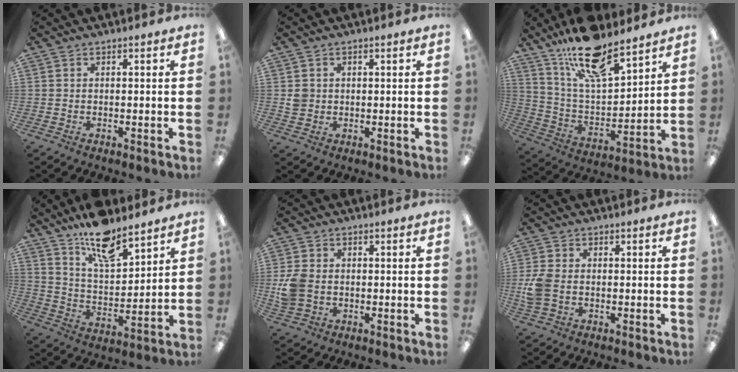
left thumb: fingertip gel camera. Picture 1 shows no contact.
{"total": 2.5, "force": [0.4, 2.4, 0.5], "torque": [-0.005, 0.001, 0.005]}
{"total": 18.7, "force": [14.3, 6.5, 10.2], "torque": [-0.185, -0.079, 0.248]}
{"total": 14.2, "force": [11.5, 4.9, 6.8], "torque": [-0.118, -0.070, 0.204]}
{"total": 7.0, "force": [-0.6, 5.6, 4.2], "torque": [-0.092, 0.005, -0.011]}
{"total": 6.2, "force": [-0.8, 4.4, 4.3], "torque": [-0.099, 0.004, -0.015]}